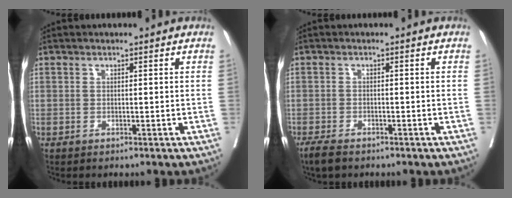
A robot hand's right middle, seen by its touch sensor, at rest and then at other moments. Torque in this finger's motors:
{"motor_torque": [0.19, -0.19, 0.10, 0.03]}